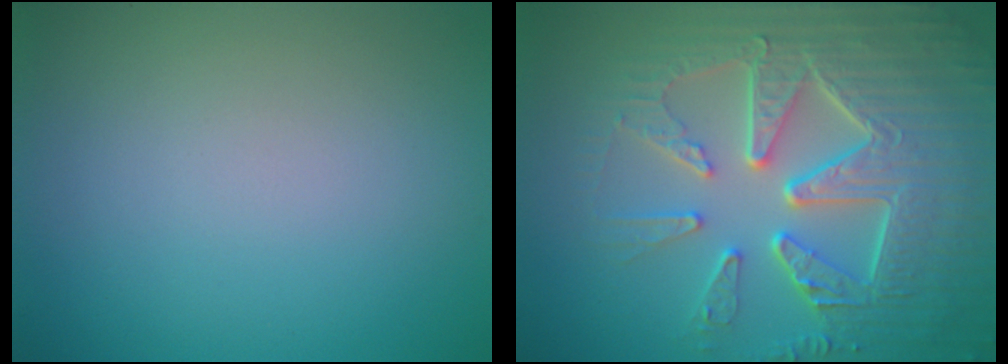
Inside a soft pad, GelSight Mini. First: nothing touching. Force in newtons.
{"total": 9.2, "press": 6.6, "slide": 6.4}